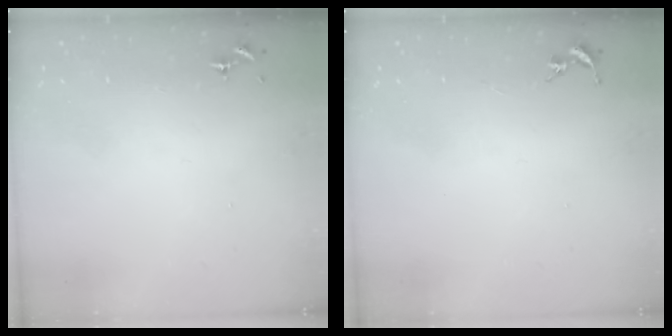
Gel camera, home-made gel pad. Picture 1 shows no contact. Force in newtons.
{"total": 0.0}